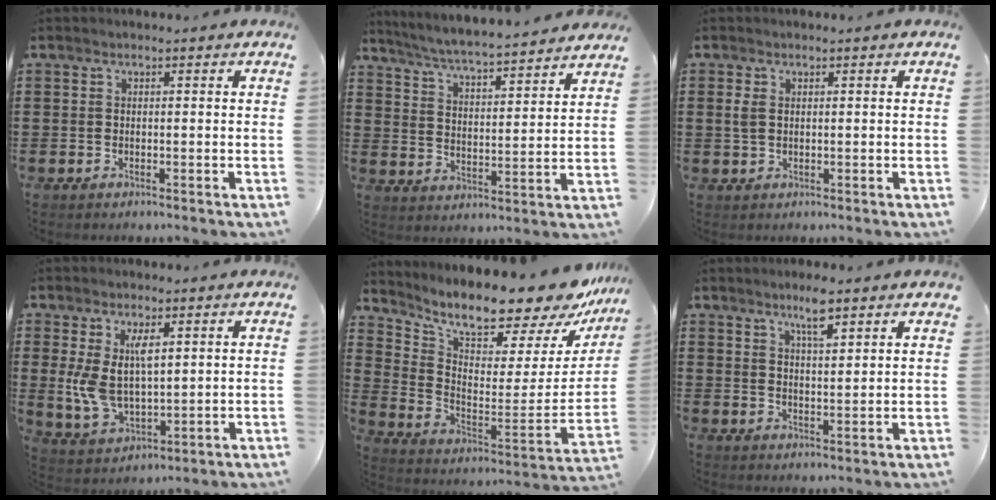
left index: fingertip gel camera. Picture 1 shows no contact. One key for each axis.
{"total": 5.0, "fx": 4.9, "fy": -0.5, "fz": 1.3, "tx": -0.049, "ty": -0.037, "tz": 0.078}
{"total": 1.7, "fx": 0.2, "fy": 1.1, "fz": 1.2, "tx": -0.036, "ty": 0.004, "tz": 0.000}
{"total": 7.9, "fx": 2.2, "fy": 4.4, "fz": 6.2, "tx": -0.140, "ty": 0.005, "tz": 0.039}
{"total": 10.4, "fx": 9.2, "fy": 1.1, "fz": 4.7, "tx": -0.100, "ty": -0.091, "tz": 0.148}
{"total": 4.8, "fx": 3.7, "fy": 0.6, "fz": 3.0, "tx": -0.050, "ty": -0.004, "tz": 0.061}